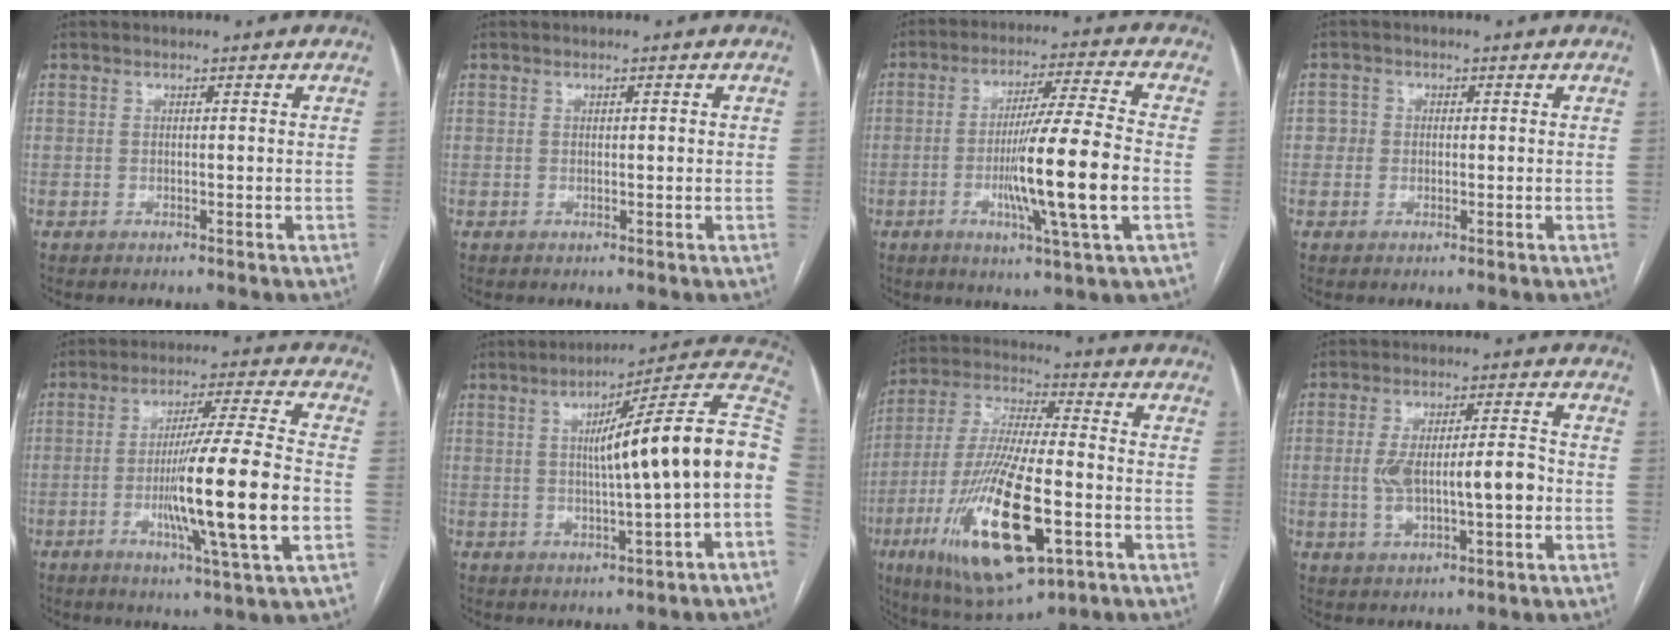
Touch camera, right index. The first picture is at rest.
{"total": 0.7, "force": [0.2, 0.3, 0.7], "torque": [-0.011, 0.002, 0.003]}
{"total": 14.1, "force": [-2.9, -0.8, 13.8], "torque": [-0.243, -0.013, -0.055]}
{"total": 2.0, "force": [0.0, 2.0, 0.2], "torque": [0.005, 0.009, -0.003]}
{"total": 16.0, "force": [-3.4, -0.6, 15.7], "torque": [-0.269, -0.014, -0.062]}
{"total": 17.2, "force": [0.4, 0.0, 17.2], "torque": [-0.225, 0.035, 0.001]}
{"total": 21.7, "force": [-7.5, 5.3, 19.7], "torque": [-0.420, -0.031, -0.123]}
{"total": 9.7, "force": [-1.1, 3.0, 9.2], "torque": [-0.173, 0.020, -0.010]}